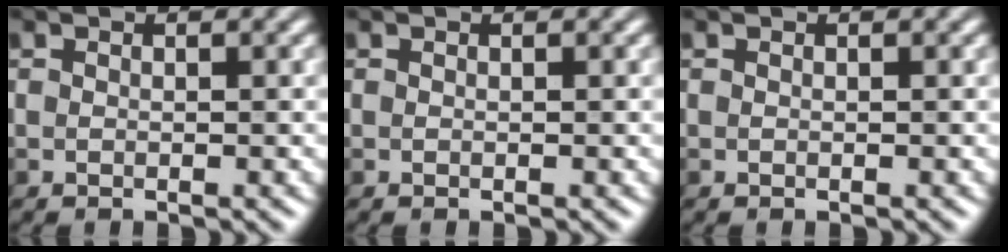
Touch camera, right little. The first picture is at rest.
{"total": 0.0}
{"total": 0.0}